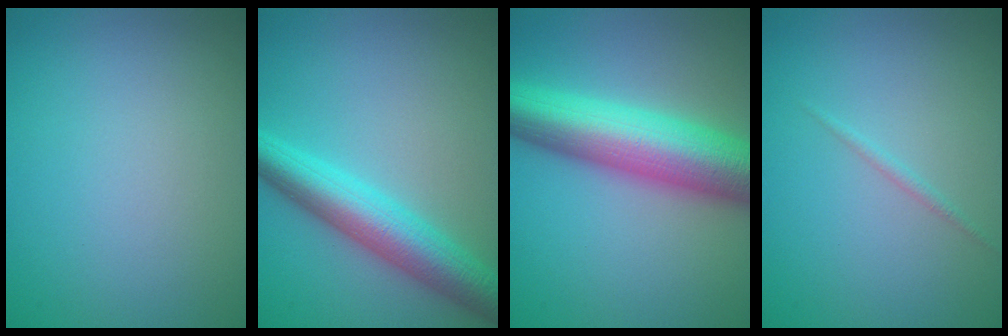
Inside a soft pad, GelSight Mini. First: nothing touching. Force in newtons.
{"total": 6.4, "press": 6.4, "slide": 0.1}
{"total": 10.6, "press": 10.6, "slide": 0.1}
{"total": 0.6, "press": 0.6, "slide": 0.0}